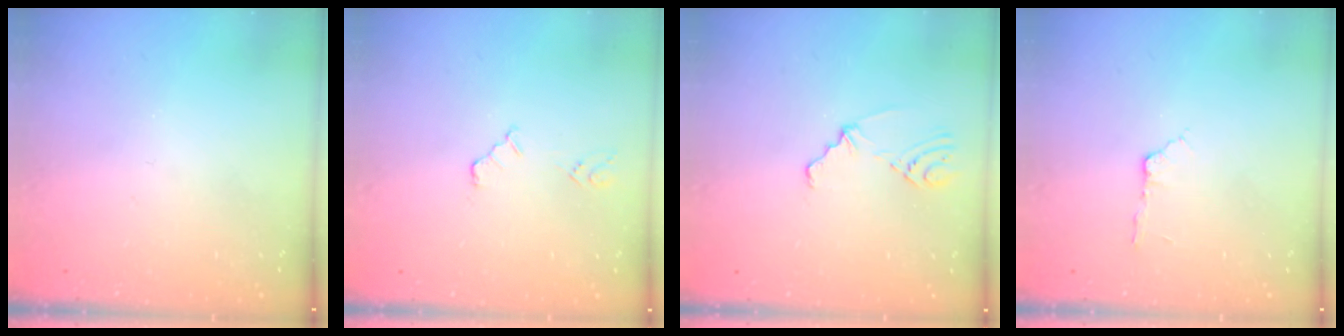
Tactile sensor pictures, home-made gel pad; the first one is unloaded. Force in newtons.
{"total": 4.7, "press": 4.7, "slide": 0.7}
{"total": 2.7, "press": 2.3, "slide": 1.6}
{"total": 4.5, "press": 4.5, "slide": 0.6}